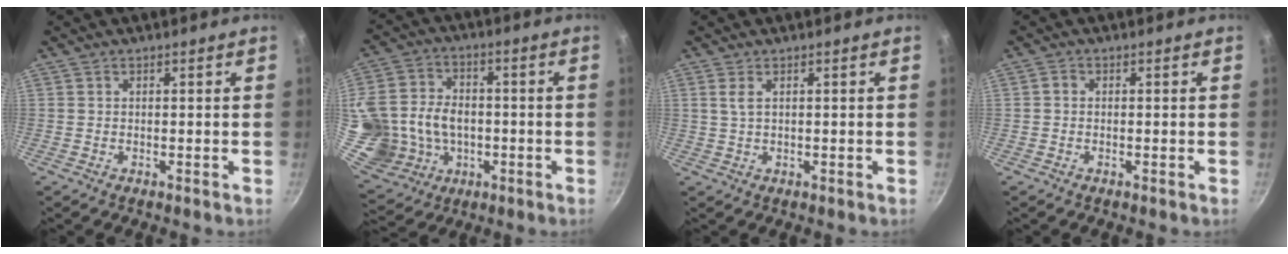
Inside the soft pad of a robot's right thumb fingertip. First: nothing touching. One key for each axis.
{"total": 19.3, "fx": -2.0, "fy": 15.4, "fz": 11.5, "tx": -0.234, "ty": 0.020, "tz": -0.020}
{"total": 2.0, "fx": 0.8, "fy": 0.9, "fz": 1.6, "tx": -0.032, "ty": -0.004, "tz": 0.018}
{"total": 1.0, "fx": -0.2, "fy": 0.9, "fz": 0.5, "tx": -0.008, "ty": 0.005, "tz": -0.005}